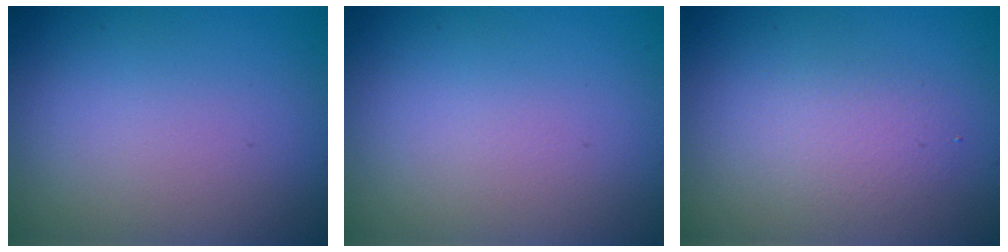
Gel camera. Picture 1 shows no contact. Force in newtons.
{"total": 0.0}
{"total": 2.2, "press": 2.2, "slide": 0.1}